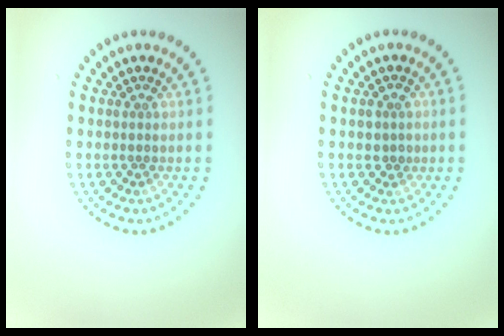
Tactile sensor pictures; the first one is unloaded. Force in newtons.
{"total": 1.4, "press": 1.3, "slide": 0.5}